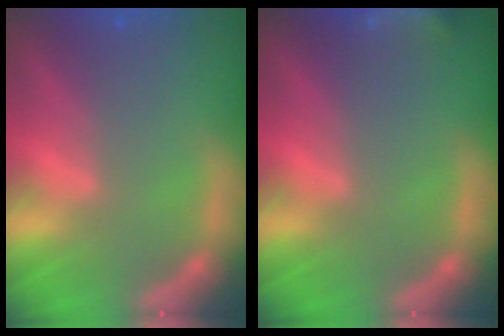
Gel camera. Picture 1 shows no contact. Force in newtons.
{"total": 4.9}